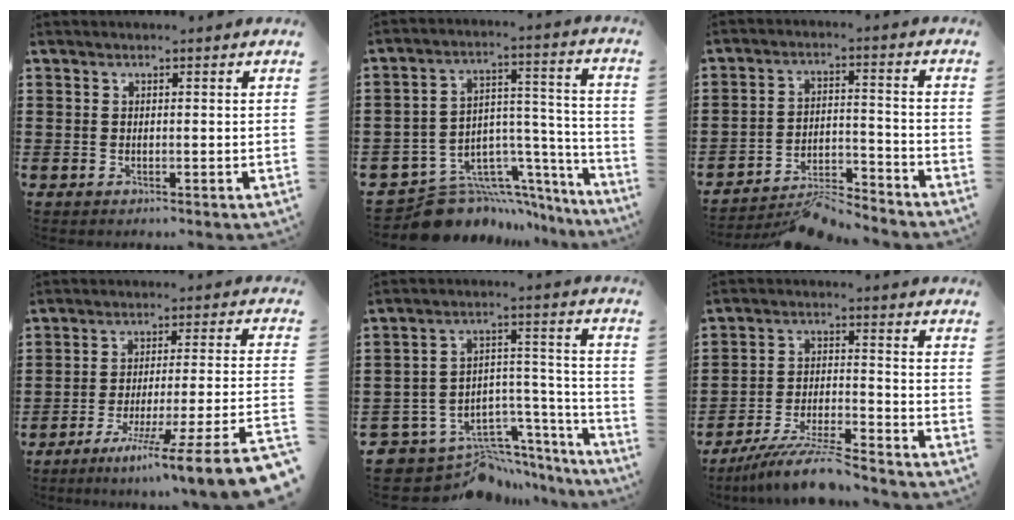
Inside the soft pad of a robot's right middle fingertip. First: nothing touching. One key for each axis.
{"total": 10.3, "fx": -8.5, "fy": 5.4, "fz": 2.1, "tx": -0.027, "ty": 0.027, "tz": -0.146}
{"total": 6.3, "fx": -6.0, "fy": 0.8, "fz": 1.7, "tx": -0.030, "ty": 0.011, "tz": -0.119}
{"total": 8.7, "fx": -5.9, "fy": -1.0, "fz": 6.3, "tx": -0.108, "ty": -0.022, "tz": -0.123}
{"total": 7.0, "fx": -5.7, "fy": 4.0, "fz": 0.9, "tx": -0.019, "ty": -0.002, "tz": -0.100}
{"total": 8.6, "fx": -7.8, "fy": 0.4, "fz": 3.5, "tx": -0.069, "ty": 0.003, "tz": -0.151}